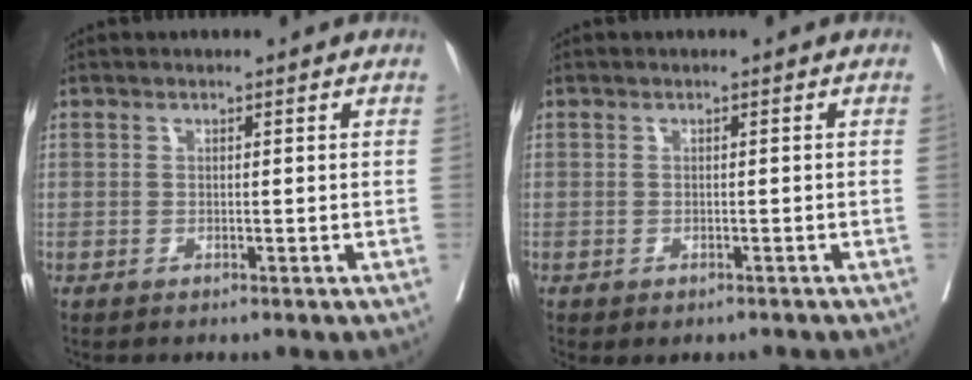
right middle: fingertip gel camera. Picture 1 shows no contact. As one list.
[{"total": 2.0, "force": [-1.6, 0.8, 0.8], "torque": [-0.011, -0.005, -0.020]}]